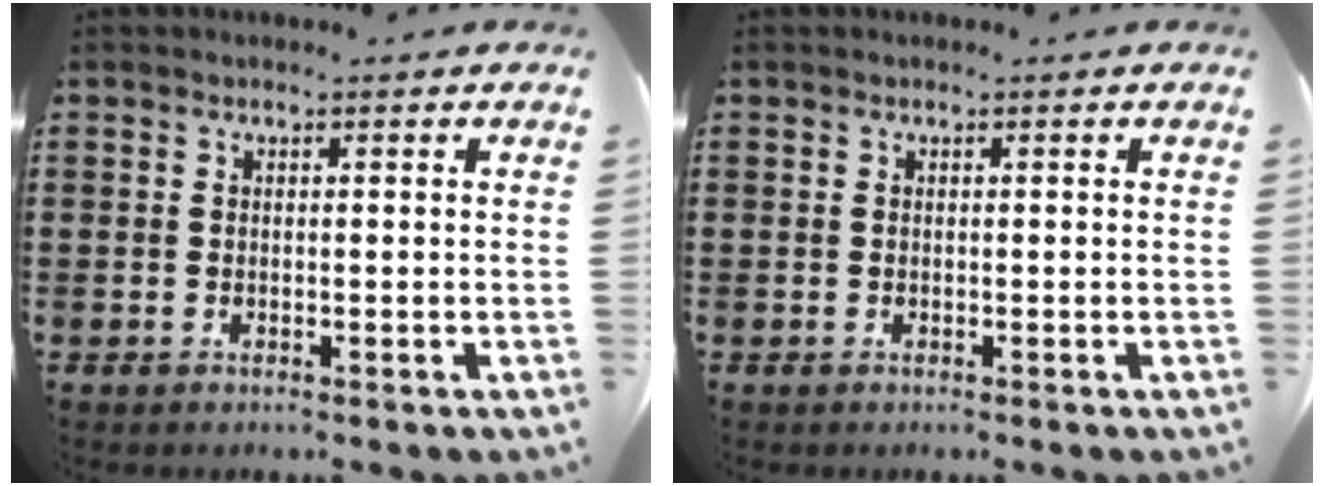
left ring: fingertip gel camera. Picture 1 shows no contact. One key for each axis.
{"total": 0.0}